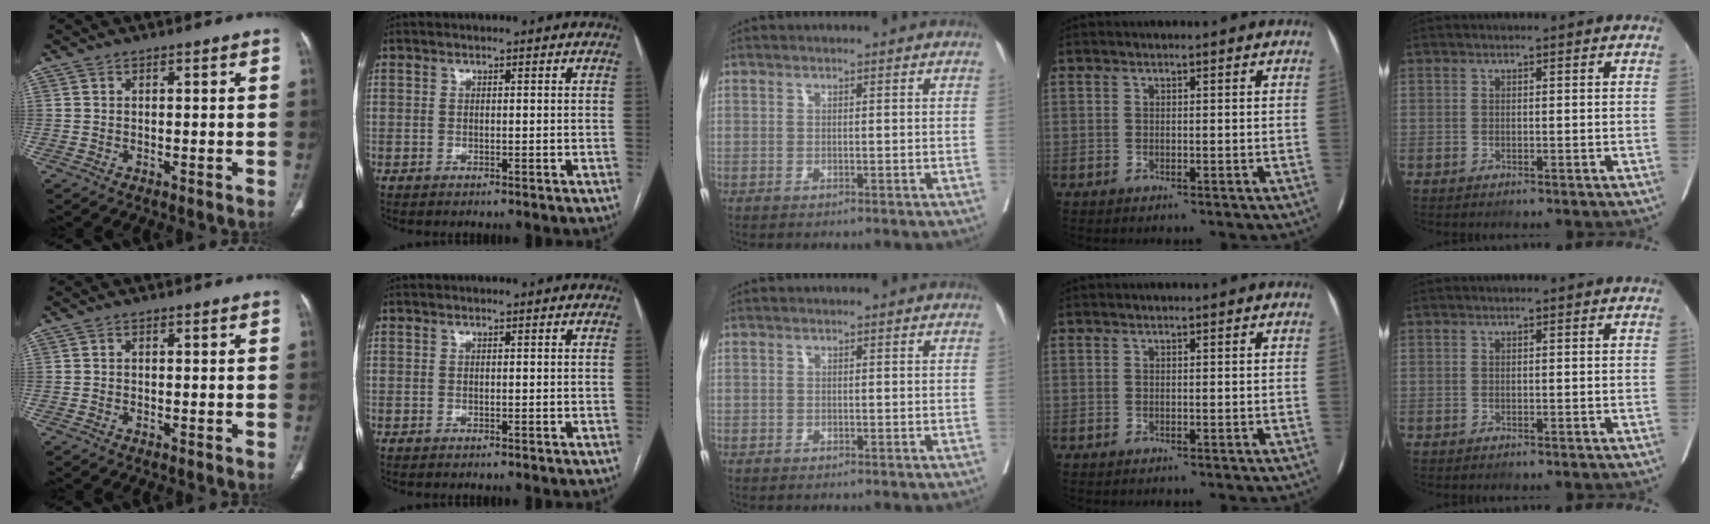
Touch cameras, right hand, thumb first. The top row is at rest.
{}